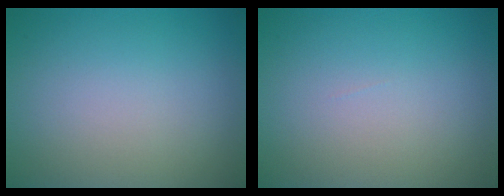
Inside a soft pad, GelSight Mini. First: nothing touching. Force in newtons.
{"total": 0.0}